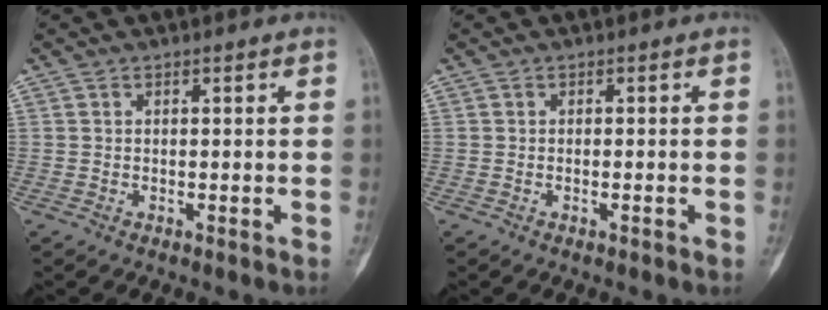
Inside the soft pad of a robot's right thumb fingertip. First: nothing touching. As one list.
[{"total": 0.8, "force": [-0.3, 0.2, 0.7], "torque": [-0.014, 0.003, -0.004]}]